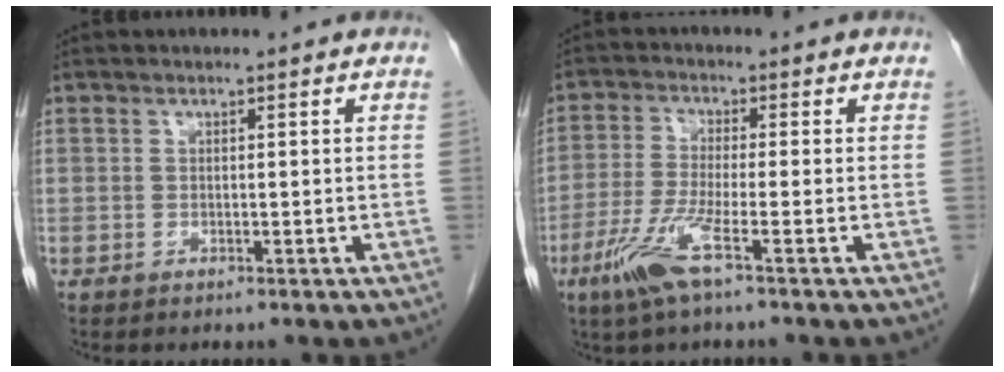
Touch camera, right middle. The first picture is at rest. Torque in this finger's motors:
{"motor_torque": [1.18, -0.73, 0.58, 0.15]}